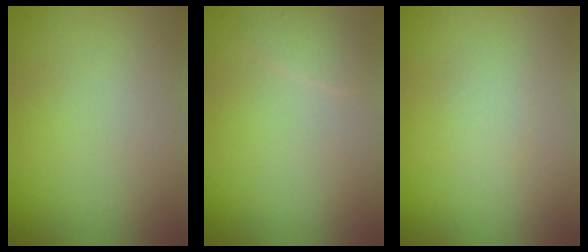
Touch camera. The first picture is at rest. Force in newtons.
{"total": 1.1, "press": 1.1, "slide": 0.0}
{"total": 1.1, "press": 1.1, "slide": 0.1}